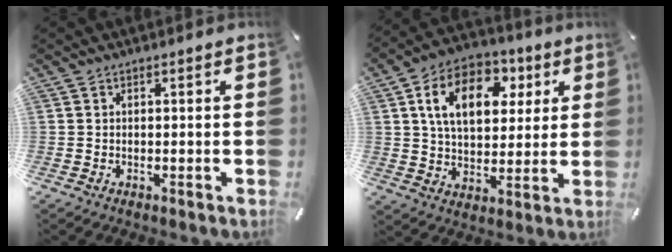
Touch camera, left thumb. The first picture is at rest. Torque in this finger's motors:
{"motor_torque": [0.49, 0.76, 1.46, -1.30, 0.44]}